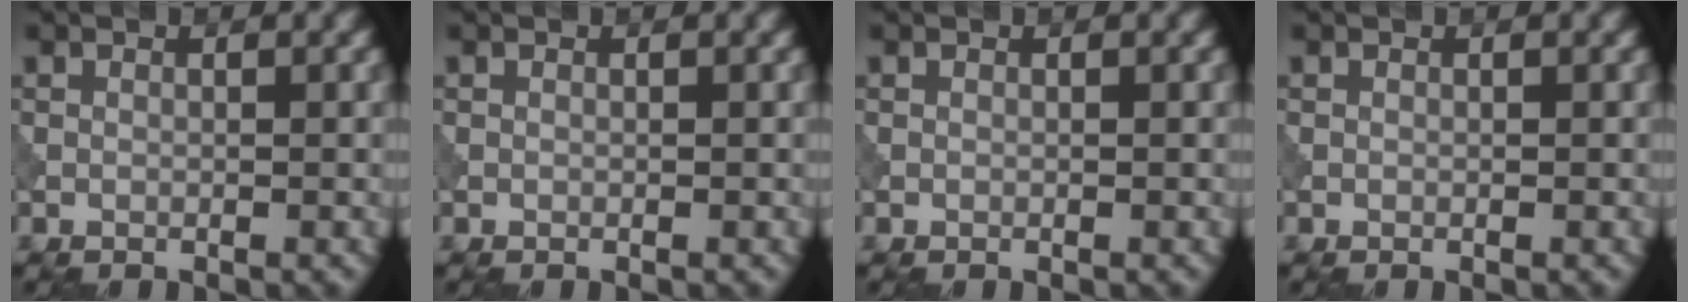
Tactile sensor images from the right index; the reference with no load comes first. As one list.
[{"total": 0.0}, {"total": 0.0}, {"total": 0.0}]